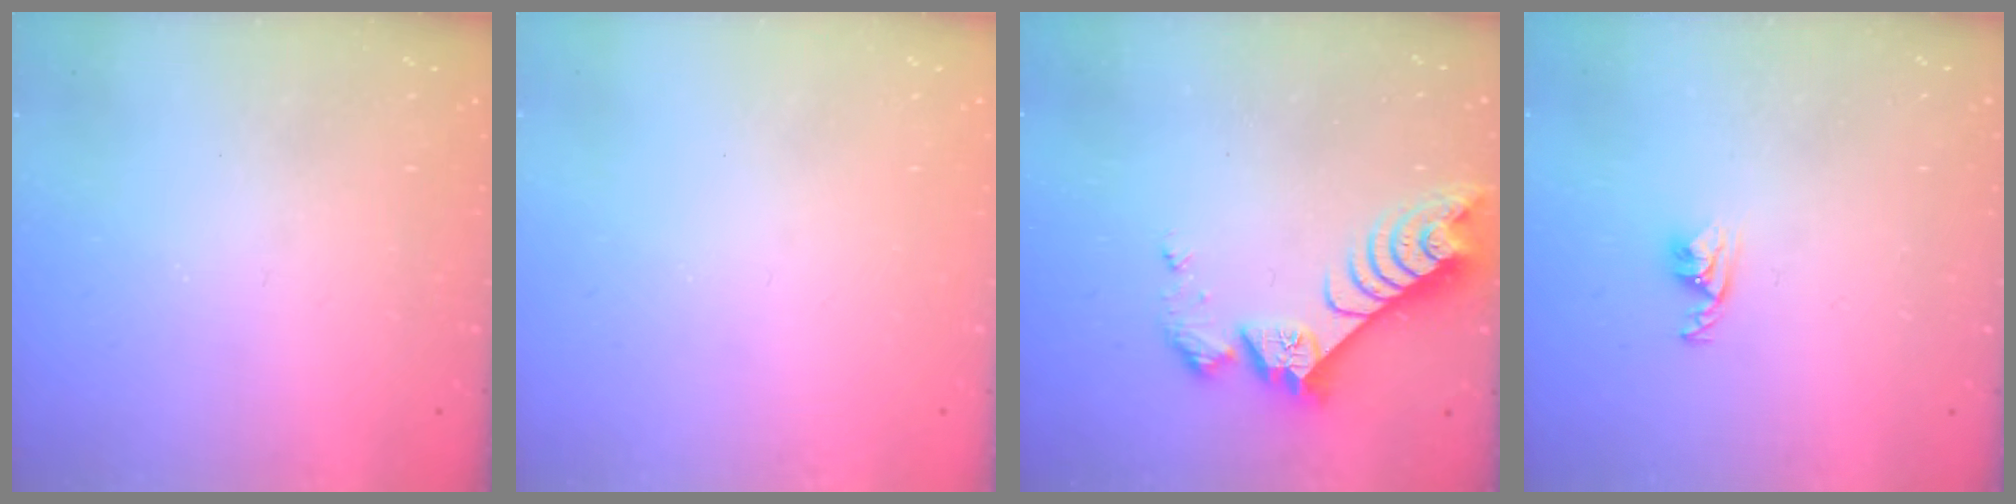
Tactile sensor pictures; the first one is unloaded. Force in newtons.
{"total": 0.0}
{"total": 8.3, "press": 8.3, "slide": 0.8}
{"total": 3.5, "press": 3.4, "slide": 0.5}